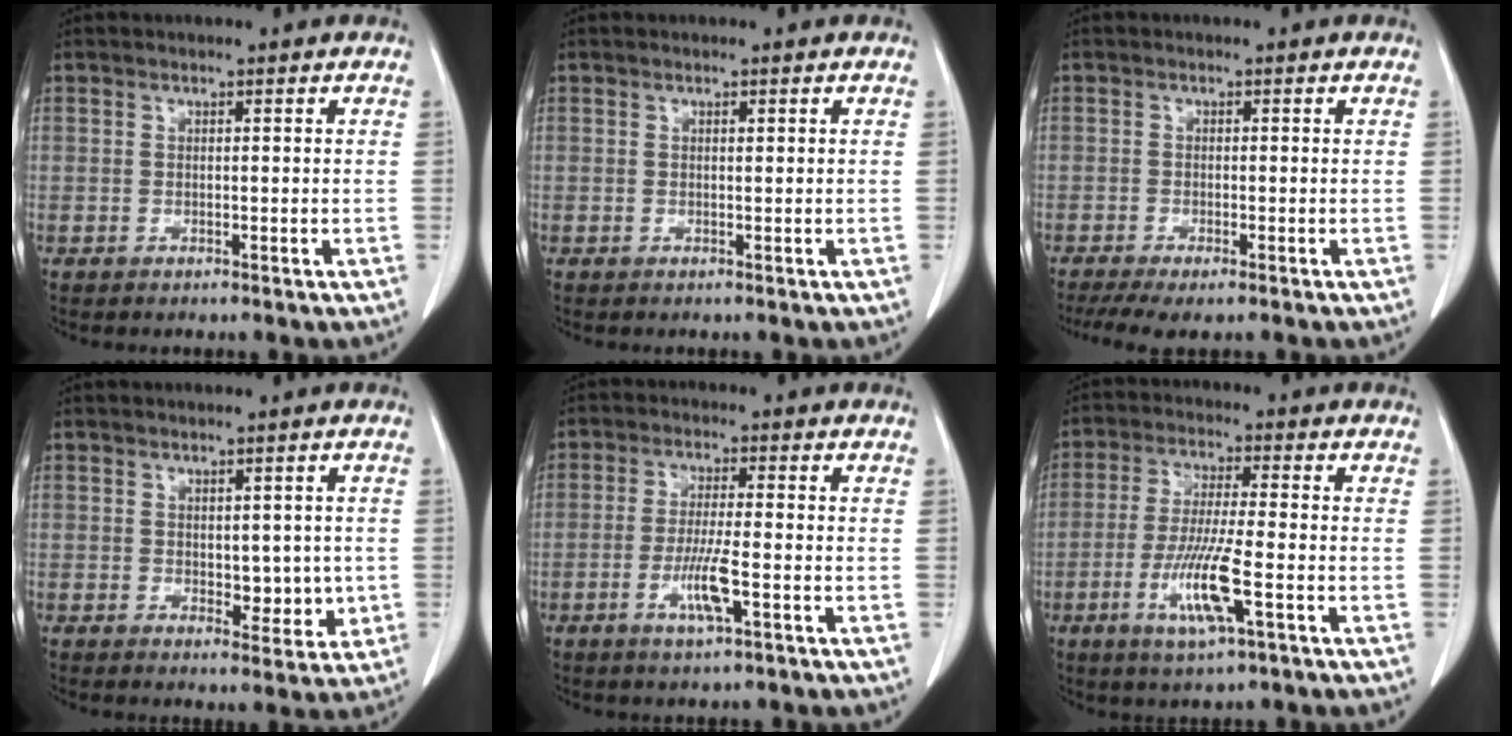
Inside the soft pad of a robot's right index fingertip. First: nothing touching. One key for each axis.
{"total": 0.0}
{"total": 5.4, "fx": -3.9, "fy": 1.0, "fz": 3.6, "tx": -0.057, "ty": -0.013, "tz": -0.064}
{"total": 4.8, "fx": -0.1, "fy": 2.7, "fz": 4.0, "tx": -0.044, "ty": -0.006, "tz": 0.008}
{"total": 5.8, "fx": -2.1, "fy": 0.3, "fz": 5.4, "tx": -0.106, "ty": -0.010, "tz": -0.040}
{"total": 9.5, "fx": -3.4, "fy": 0.4, "fz": 8.9, "tx": -0.179, "ty": -0.016, "tz": -0.065}